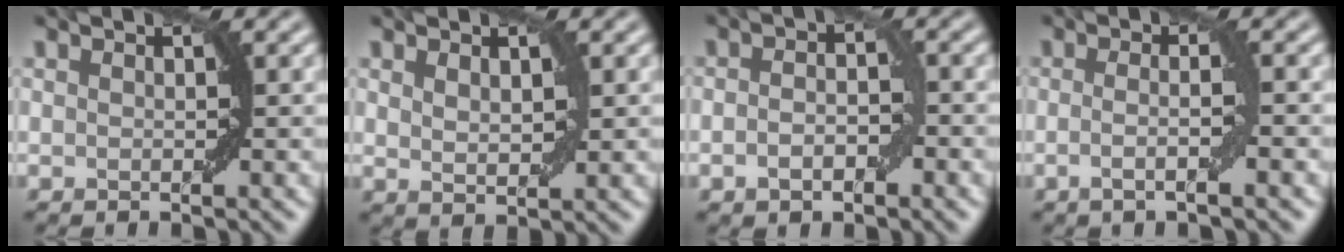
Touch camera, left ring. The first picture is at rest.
{"total": 1.8, "force": [0.8, 0.8, 1.4], "torque": [-0.024, -0.003, 0.019]}
{"total": 2.6, "force": [-0.9, 1.3, 2.1], "torque": [-0.036, 0.002, -0.017]}
{"total": 3.1, "force": [-0.5, 0.8, 3.0], "torque": [-0.035, -0.001, -0.013]}